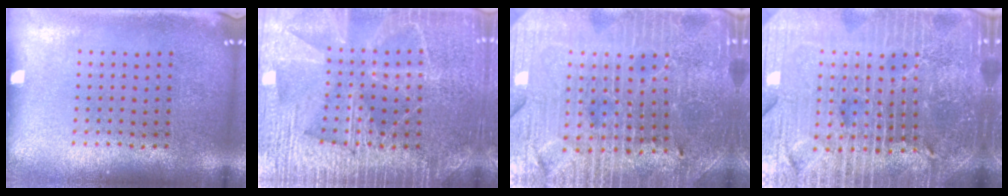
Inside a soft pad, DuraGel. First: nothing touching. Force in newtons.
{"total": 6.5, "press": 6.5, "slide": 0.8}
{"total": 4.5, "press": 4.3, "slide": 1.3}
{"total": 6.6, "press": 5.8, "slide": 3.2}